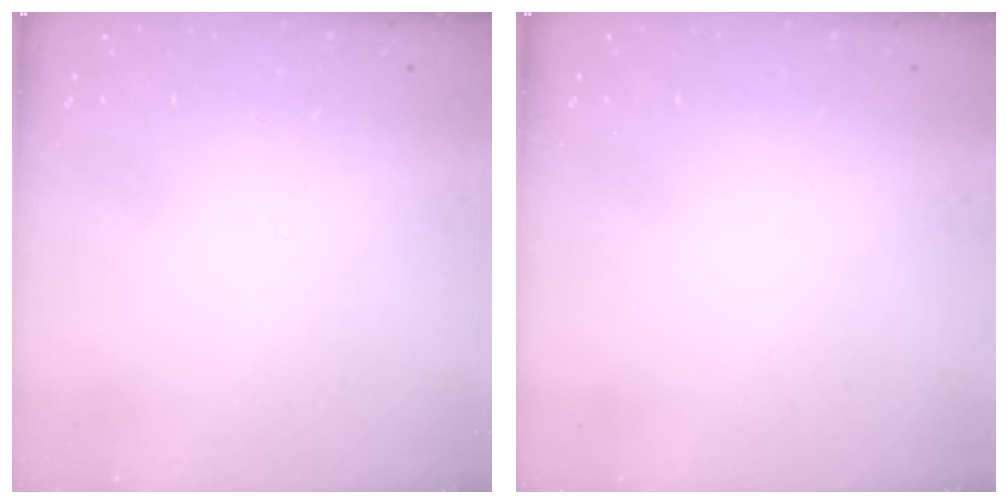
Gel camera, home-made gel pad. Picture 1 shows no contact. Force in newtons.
{"total": 0.0}